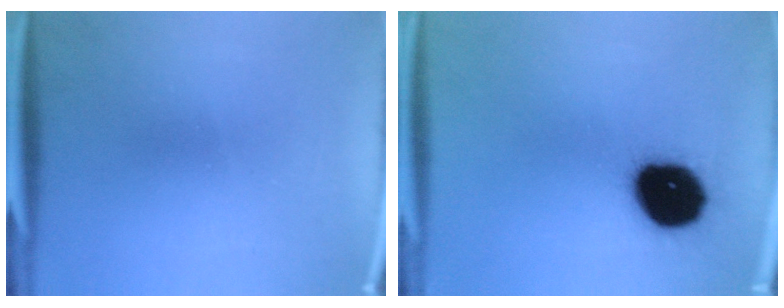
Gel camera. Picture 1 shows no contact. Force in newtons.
{"total": 19.1}